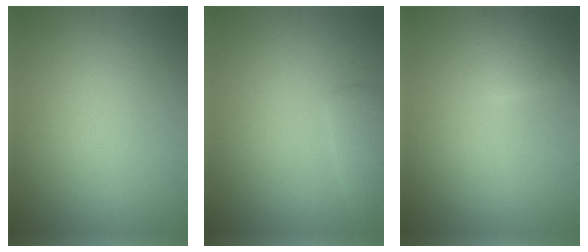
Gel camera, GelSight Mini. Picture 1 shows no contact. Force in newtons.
{"total": 2.0, "press": 1.9, "slide": 0.2}
{"total": 2.2, "press": 2.2, "slide": 0.1}